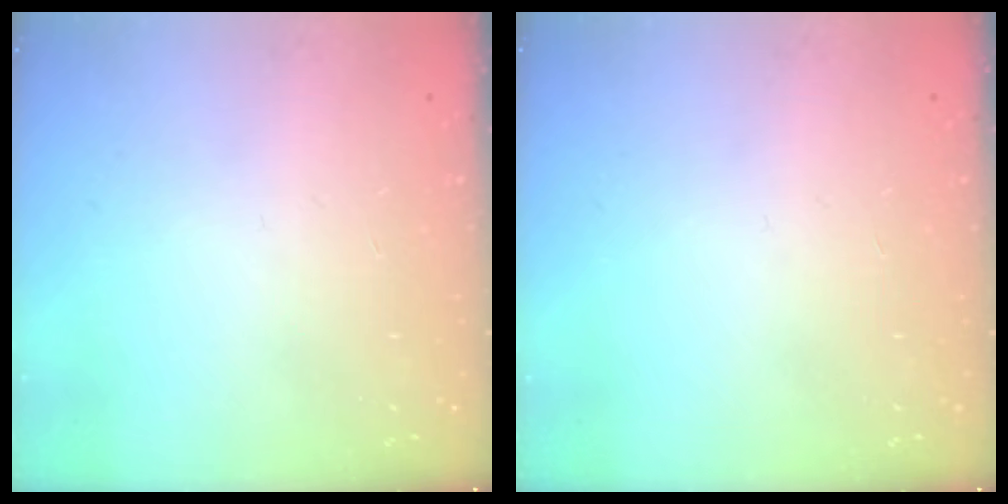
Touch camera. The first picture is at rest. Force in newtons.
{"total": 0.0}